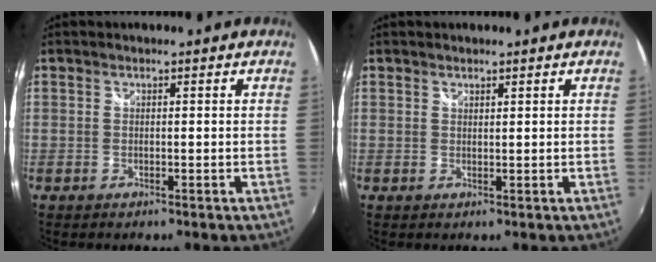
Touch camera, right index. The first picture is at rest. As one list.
[{"total": 0.7, "force": [0.7, 0.1, 0.1], "torque": [-0.002, -0.001, 0.012]}]